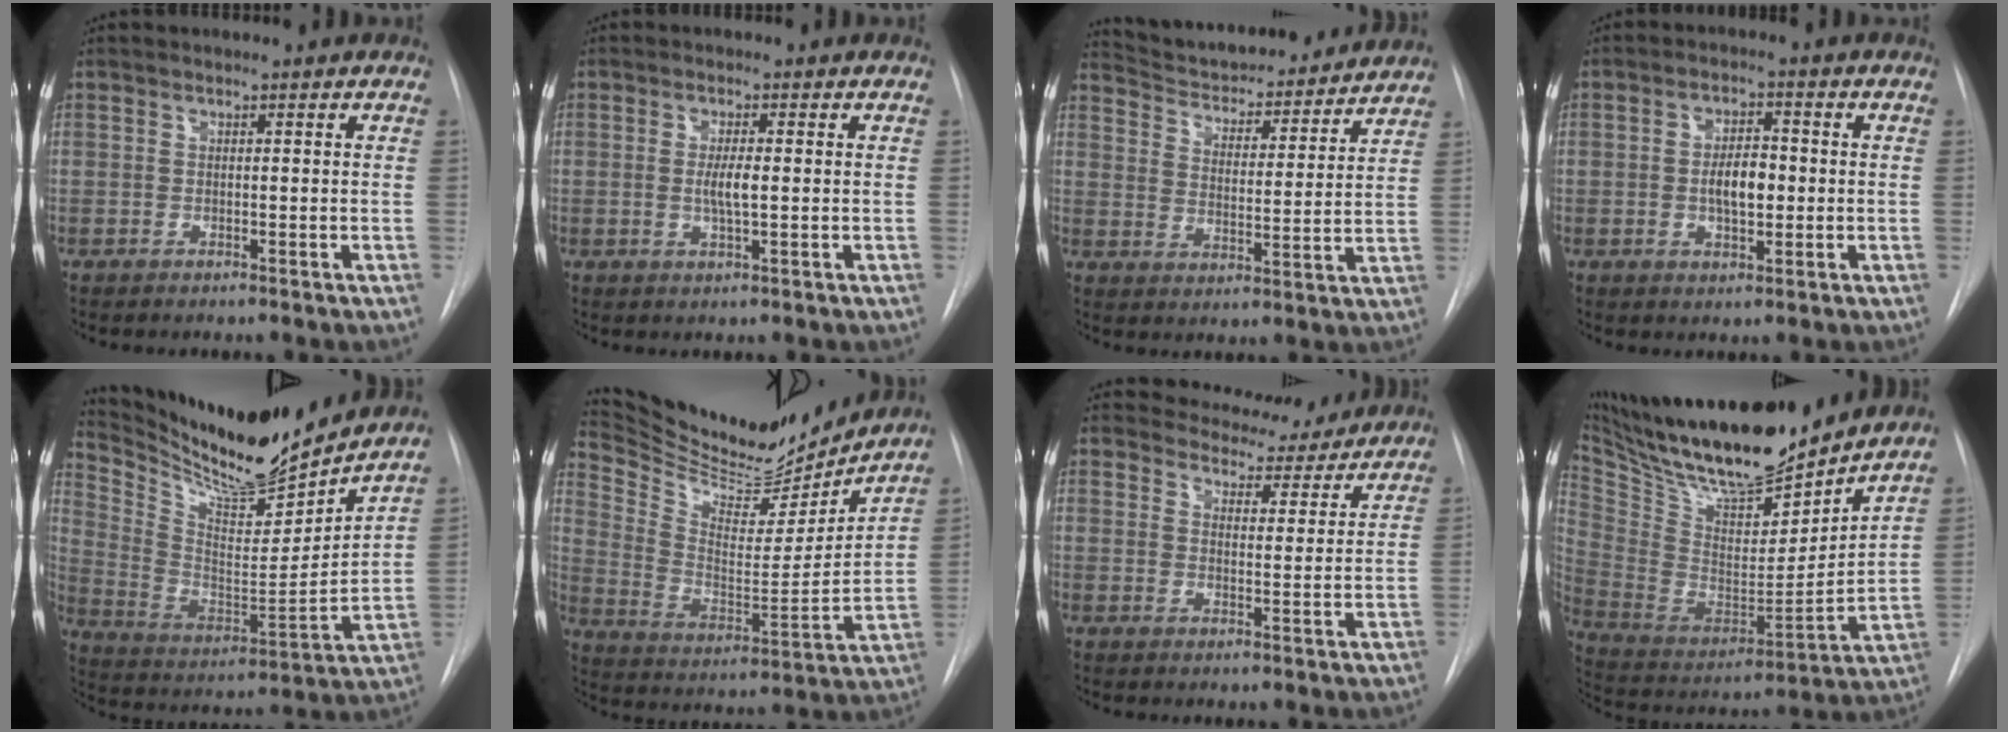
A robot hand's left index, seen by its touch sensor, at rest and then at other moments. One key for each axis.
{"total": 3.1, "fx": -0.2, "fy": 0.4, "fz": 3.0, "tx": -0.057, "ty": -0.005, "tz": -0.003}
{"total": 18.6, "fx": 17.4, "fy": 3.7, "fz": 5.3, "tx": -0.074, "ty": -0.003, "tz": 0.247}
{"total": 5.2, "fx": -0.5, "fy": 2.3, "fz": 4.6, "tx": -0.079, "ty": 0.003, "tz": -0.007}
{"total": 18.6, "fx": 17.3, "fy": 1.9, "fz": 6.6, "tx": -0.139, "ty": -0.040, "tz": 0.293}
{"total": 22.0, "fx": 20.2, "fy": 5.2, "fz": 6.9, "tx": -0.125, "ty": -0.028, "tz": 0.313}
{"total": 9.8, "fx": 9.3, "fy": 3.1, "fz": 0.8, "tx": 0.005, "ty": -0.011, "tz": 0.110}
{"total": 25.9, "fx": 22.4, "fy": 5.6, "fz": 11.8, "tx": -0.227, "ty": -0.019, "tz": 0.369}